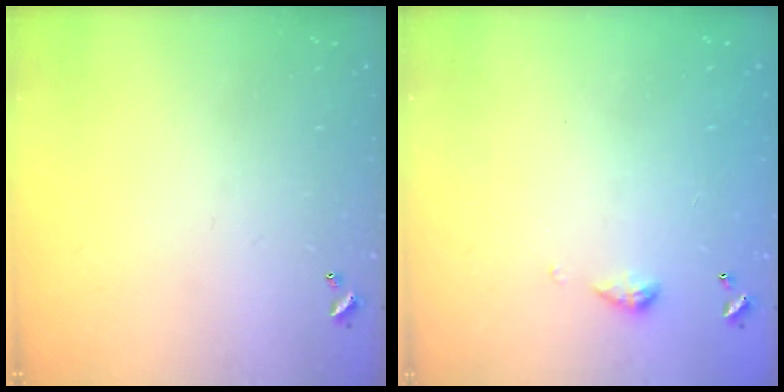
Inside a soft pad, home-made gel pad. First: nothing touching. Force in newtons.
{"total": 4.0, "press": 4.0, "slide": 0.6}